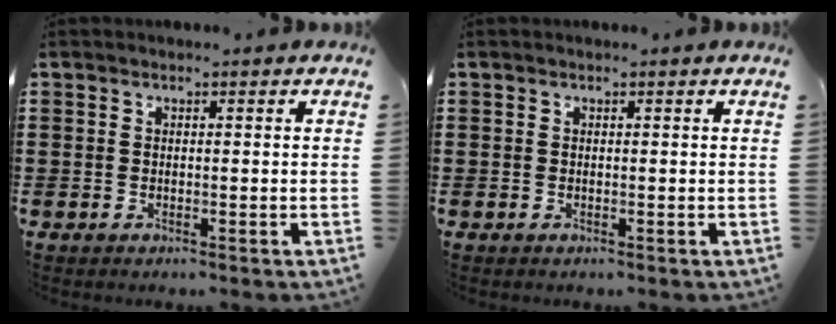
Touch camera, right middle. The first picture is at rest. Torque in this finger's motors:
{"motor_torque": [-0.32, 0.03, -0.04, -0.01]}